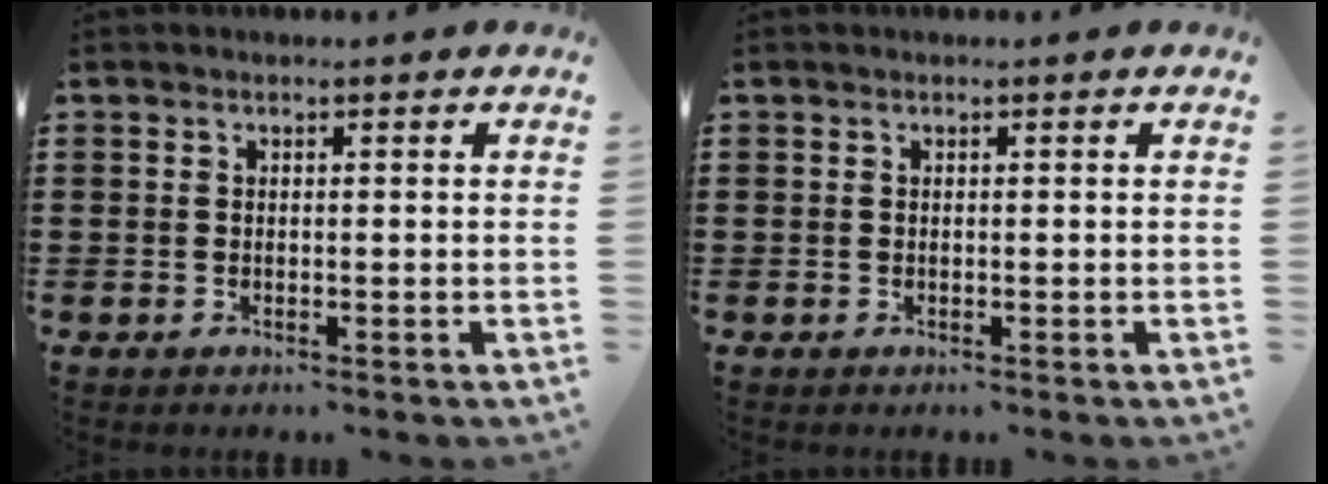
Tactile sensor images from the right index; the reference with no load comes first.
{"total": 0.0}